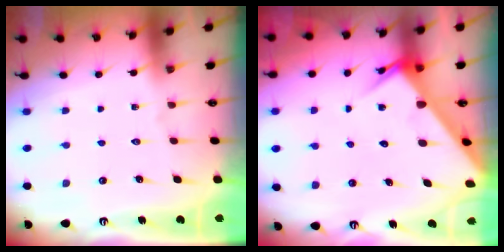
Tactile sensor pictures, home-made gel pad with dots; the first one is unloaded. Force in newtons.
{"total": 4.1, "press": 4.1, "slide": 0.3}